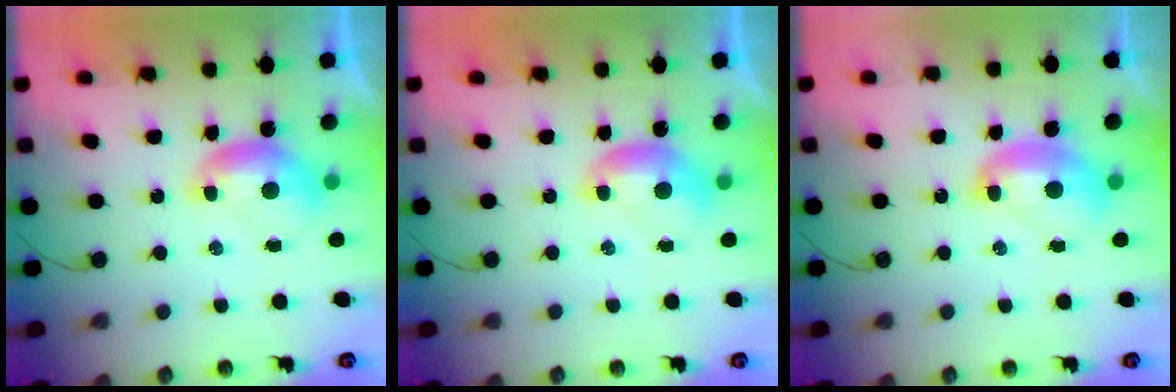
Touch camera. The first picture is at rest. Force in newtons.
{"total": 0.0}
{"total": 2.5, "press": 2.5, "slide": 0.2}